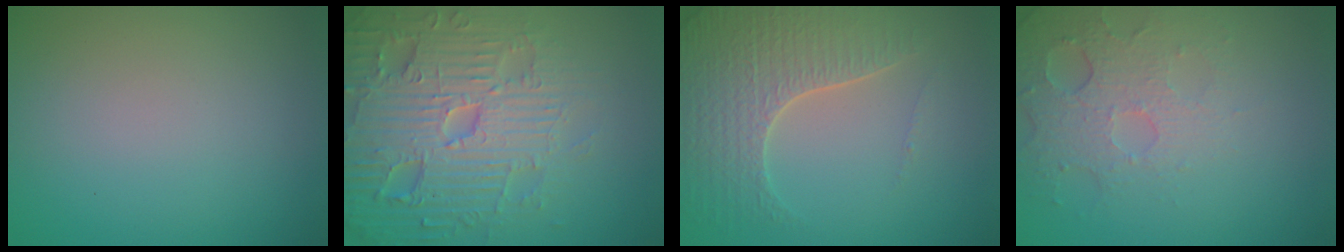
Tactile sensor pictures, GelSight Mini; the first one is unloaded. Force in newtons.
{"total": 7.8, "press": 7.6, "slide": 1.7}
{"total": 5.1, "press": 4.5, "slide": 2.3}
{"total": 5.0, "press": 3.3, "slide": 3.7}